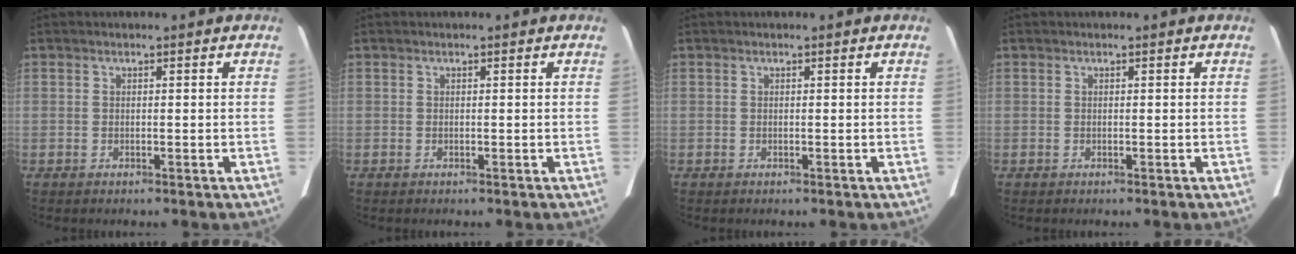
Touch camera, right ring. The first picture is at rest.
{"total": 0.0}
{"total": 0.0}
{"total": 0.0}